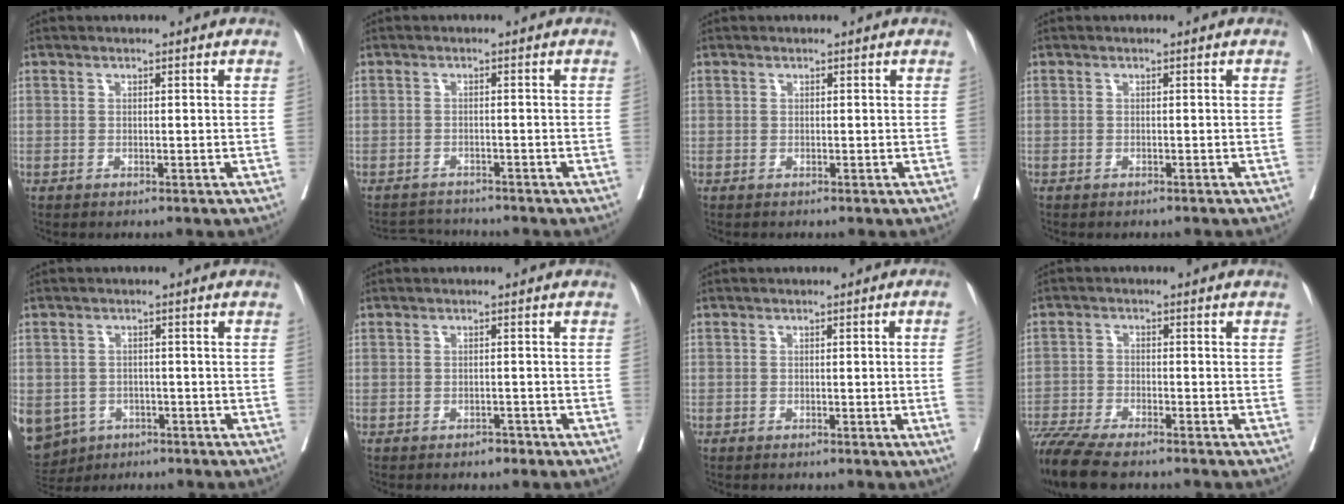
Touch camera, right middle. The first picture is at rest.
{"total": 3.5, "force": [-3.4, 0.1, -0.4], "torque": [0.005, -0.013, -0.056]}
{"total": 0.0}
{"total": 1.0, "force": [-0.9, 0.3, 0.2], "torque": [-0.010, -0.003, -0.014]}
{"total": 13.6, "force": [-6.5, 11.1, 4.6], "torque": [-0.146, -0.007, -0.081]}
{"total": 1.3, "force": [-1.0, 0.5, 0.6], "torque": [-0.010, 0.000, -0.012]}
{"total": 2.6, "force": [-0.5, -0.6, 2.4], "torque": [-0.033, -0.002, -0.007]}
{"total": 10.4, "force": [-8.7, 1.5, 5.4], "torque": [-0.095, -0.023, -0.147]}